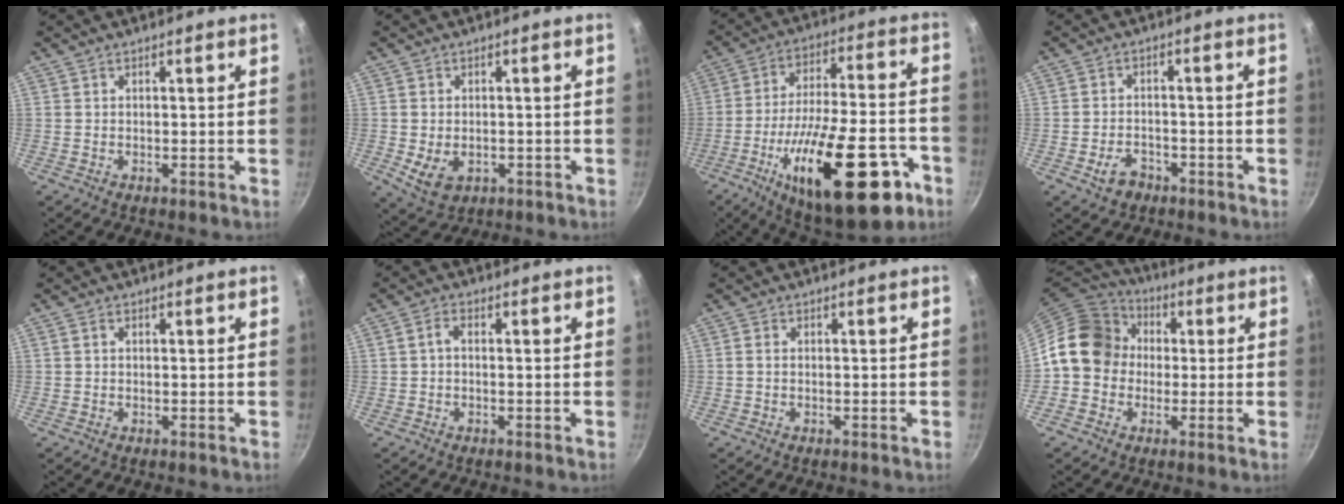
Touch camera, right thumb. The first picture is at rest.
{"total": 5.7, "force": [-1.1, 4.1, 3.8], "torque": [-0.057, -0.008, -0.005]}
{"total": 27.8, "force": [-12.2, 10.8, 22.6], "torque": [-0.316, 0.042, -0.176]}
{"total": 4.4, "force": [-2.5, 3.0, 1.9], "torque": [-0.025, 0.023, -0.035]}
{"total": 0.7, "force": [0.2, 0.5, 0.4], "torque": [-0.007, 0.004, 0.005]}
{"total": 2.0, "force": [0.0, 1.2, 1.6], "torque": [-0.030, 0.009, -0.002]}
{"total": 1.0, "force": [0.0, 0.7, 0.7], "torque": [-0.015, 0.003, -0.001]}
{"total": 13.4, "force": [0.7, 11.7, 6.4], "torque": [-0.071, 0.031, -0.006]}